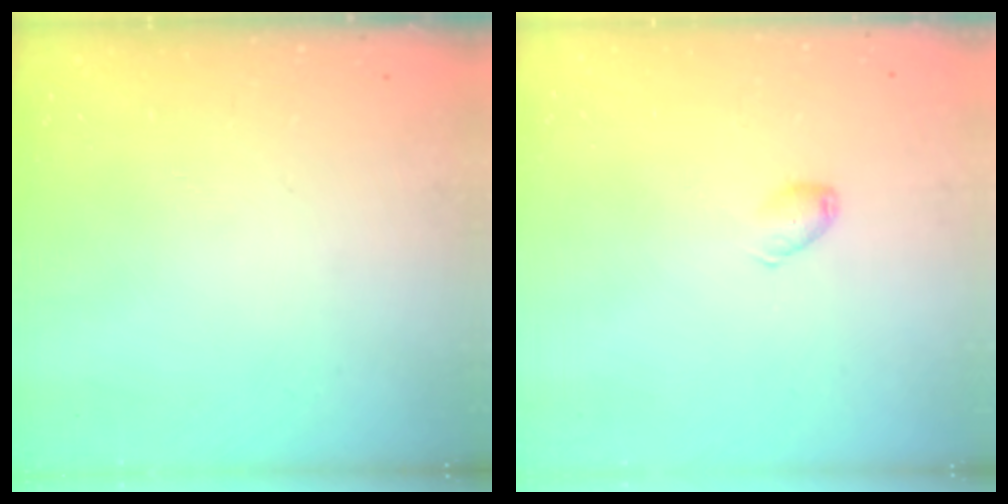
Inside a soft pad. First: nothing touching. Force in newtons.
{"total": 4.4, "press": 4.4, "slide": 0.7}